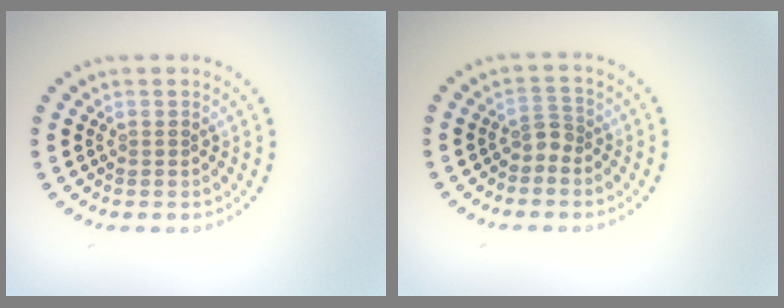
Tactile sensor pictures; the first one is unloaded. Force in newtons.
{"total": 1.6, "press": 1.1, "slide": 1.1}